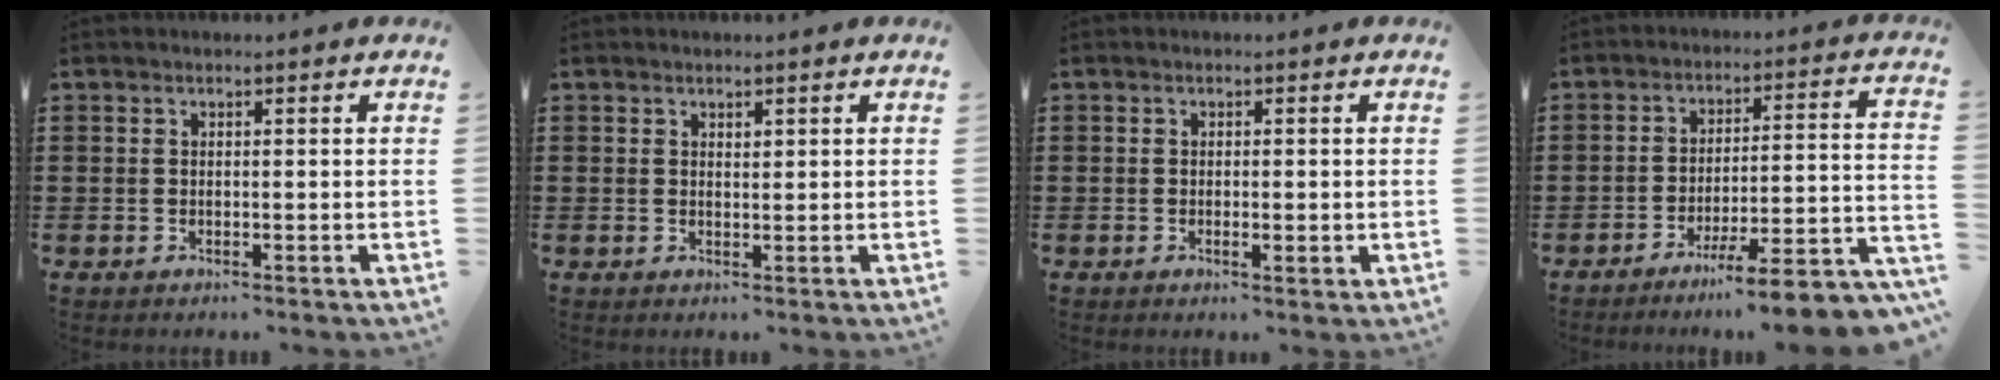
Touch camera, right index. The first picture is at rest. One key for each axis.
{"total": 0.8, "fx": 0.7, "fy": 0.5, "fz": 0.2, "tx": -0.005, "ty": 0.003, "tz": 0.013}
{"total": 1.0, "fx": -0.2, "fy": 0.3, "fz": 1.0, "tx": -0.018, "ty": -0.001, "tz": -0.002}
{"total": 7.6, "fx": -6.2, "fy": -0.3, "fz": 4.5, "tx": -0.065, "ty": -0.011, "tz": -0.118}